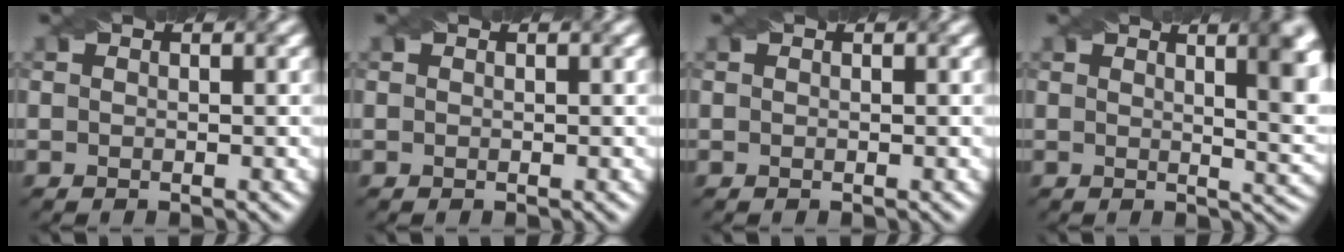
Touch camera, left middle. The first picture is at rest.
{"total": 0.0}
{"total": 0.0}
{"total": 8.4, "force": [2.8, 3.3, 7.2], "torque": [-0.033, 0.017, 0.029]}